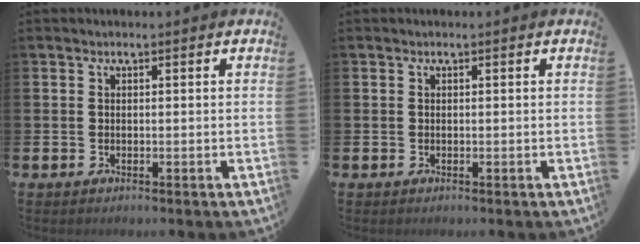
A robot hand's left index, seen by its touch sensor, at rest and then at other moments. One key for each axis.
{"total": 0.0}